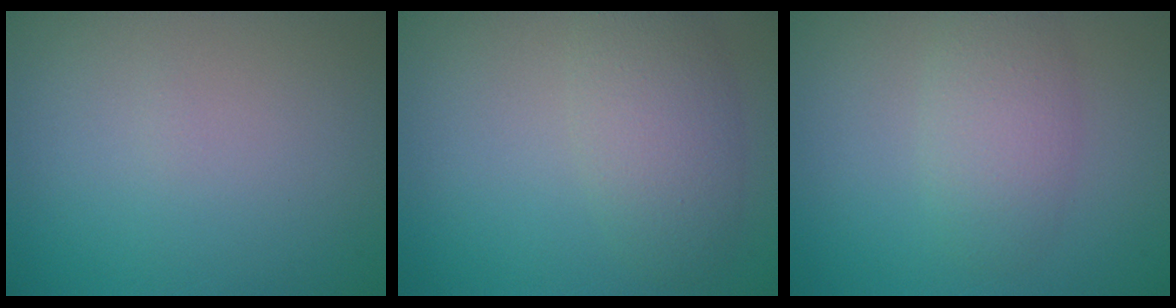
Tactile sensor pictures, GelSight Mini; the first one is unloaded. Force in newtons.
{"total": 4.1, "press": 4.1, "slide": 0.1}
{"total": 3.3, "press": 3.3, "slide": 0.1}